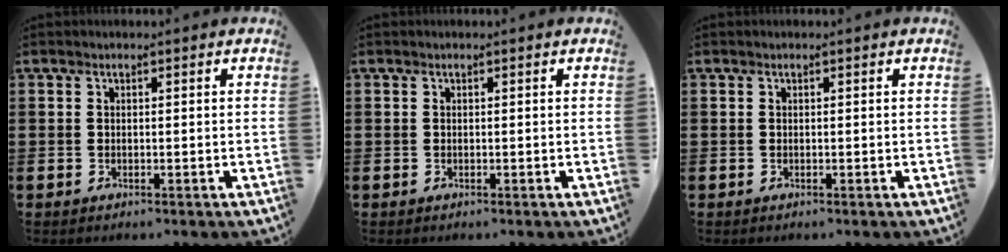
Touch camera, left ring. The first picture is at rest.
{"total": 0.0}
{"total": 0.0}